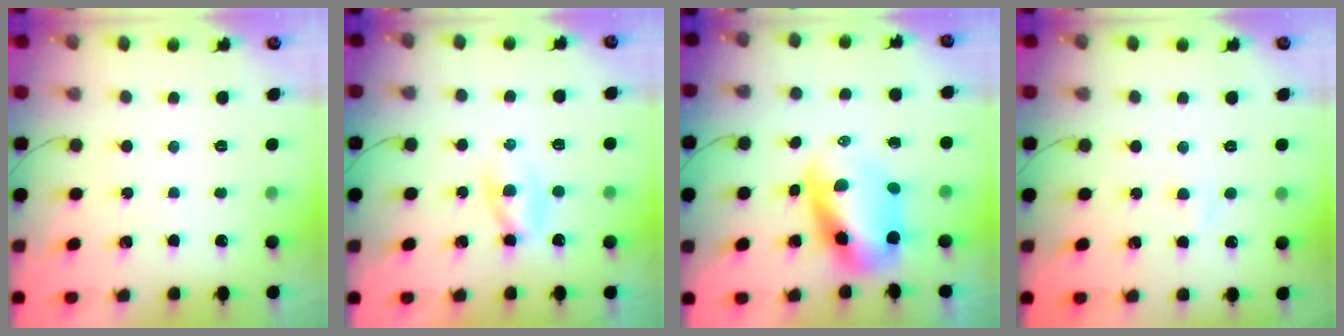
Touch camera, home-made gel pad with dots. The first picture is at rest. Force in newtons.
{"total": 2.3, "press": 2.2, "slide": 0.8}
{"total": 7.6, "press": 7.3, "slide": 2.3}
{"total": 1.9, "press": 1.7, "slide": 0.9}